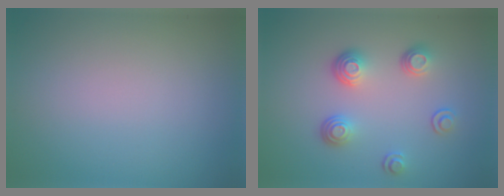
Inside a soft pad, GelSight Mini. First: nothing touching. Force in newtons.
{"total": 3.6, "press": 2.8, "slide": 2.3}